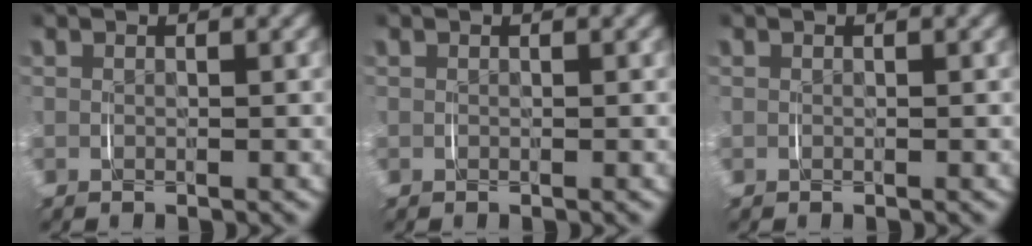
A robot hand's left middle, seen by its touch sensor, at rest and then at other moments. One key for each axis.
{"total": 0.0}
{"total": 0.0}